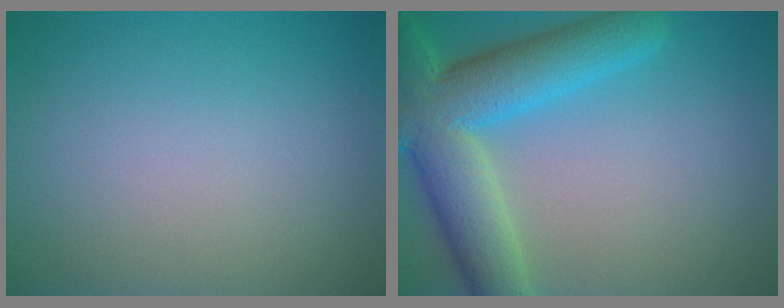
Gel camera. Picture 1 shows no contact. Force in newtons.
{"total": 9.5, "press": 9.5, "slide": 0.5}